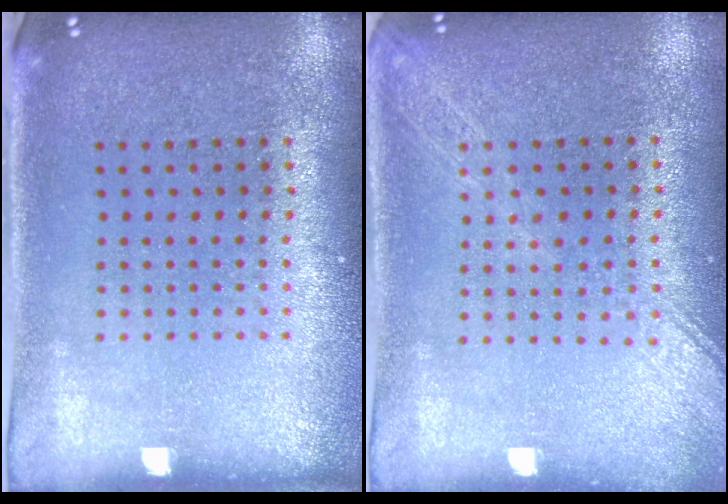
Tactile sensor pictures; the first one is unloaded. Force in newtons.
{"total": 1.6, "press": 1.6, "slide": 0.4}